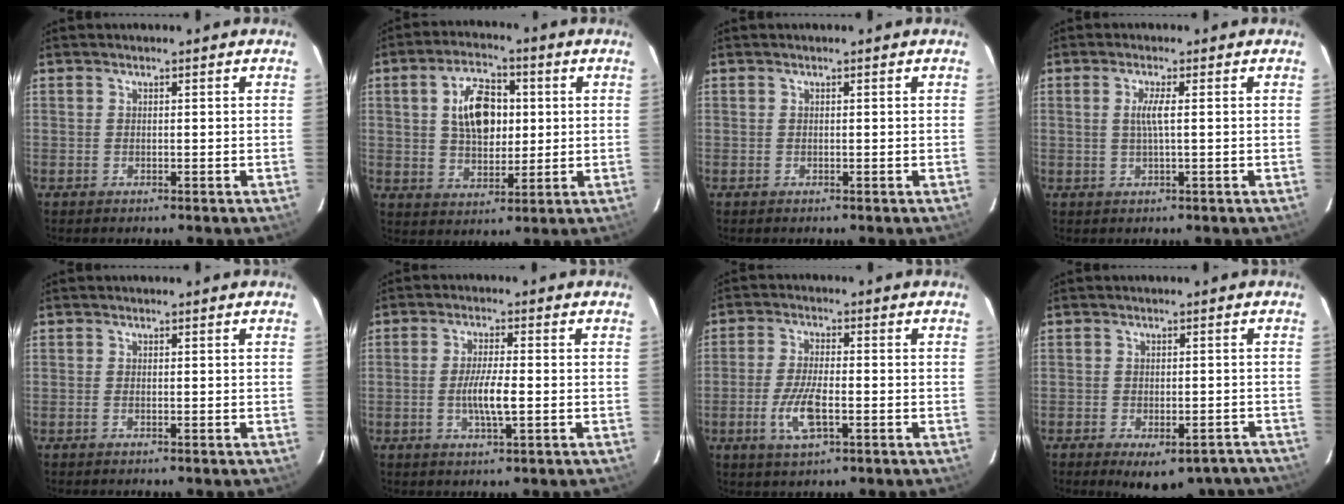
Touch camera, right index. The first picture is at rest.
{"total": 10.8, "force": [2.0, 6.4, 8.4], "torque": [-0.146, 0.019, 0.042]}
{"total": 0.0}
{"total": 2.7, "force": [0.2, -0.3, 2.7], "torque": [-0.054, -0.001, 0.004]}
{"total": 0.8, "force": [-0.2, 0.0, 0.8], "torque": [-0.015, 0.000, -0.006]}
{"total": 5.7, "force": [-1.1, 0.7, 5.5], "torque": [-0.104, -0.004, -0.020]}
{"total": 7.9, "force": [-2.6, 2.7, 7.0], "torque": [-0.150, -0.007, -0.049]}
{"total": 12.6, "force": [-9.6, 5.8, 5.8], "torque": [-0.099, 0.005, -0.108]}